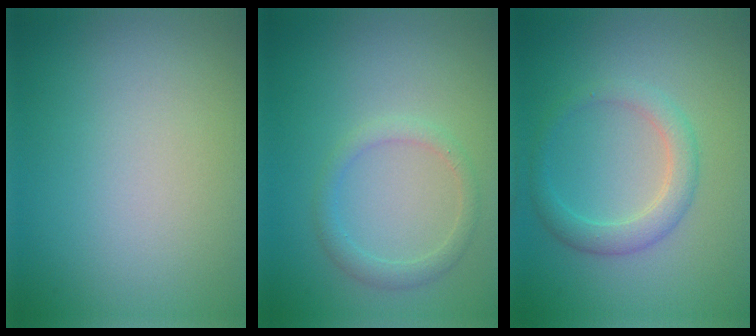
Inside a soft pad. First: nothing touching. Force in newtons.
{"total": 1.8, "press": 1.8, "slide": 0.2}
{"total": 2.7, "press": 2.7, "slide": 0.1}